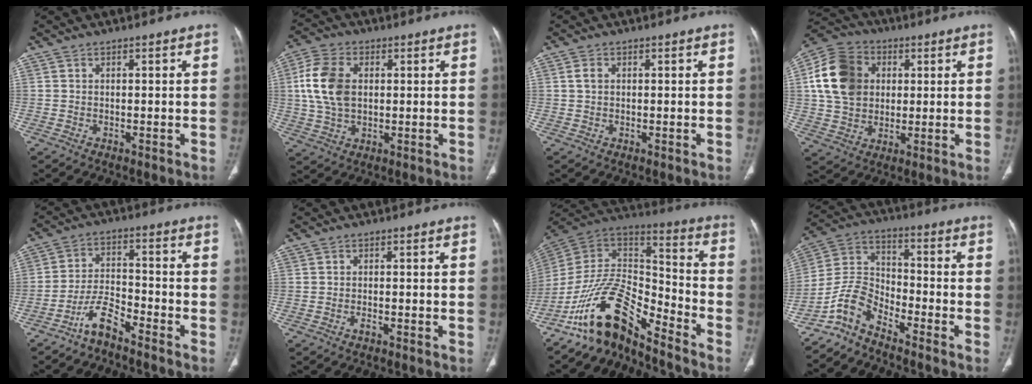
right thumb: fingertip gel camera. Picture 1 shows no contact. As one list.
[{"total": 10.9, "force": [1.6, 7.2, 8.1], "torque": [-0.161, 0.006, 0.032]}, {"total": 1.7, "force": [0.4, 1.1, 1.2], "torque": [-0.021, 0.002, 0.009]}, {"total": 15.0, "force": [2.8, 12.0, 8.5], "torque": [-0.146, 0.008, 0.047]}, {"total": 6.1, "force": [-5.1, 1.4, 3.0], "torque": [-0.059, 0.043, -0.103]}, {"total": 0.9, "force": [-0.7, 0.2, 0.6], "torque": [-0.013, 0.003, -0.012]}, {"total": 16.5, "force": [-12.4, 5.8, 9.2], "torque": [-0.147, 0.105, -0.232]}, {"total": 7.9, "force": [-6.5, 3.0, 3.4], "torque": [-0.071, 0.067, -0.142]}]